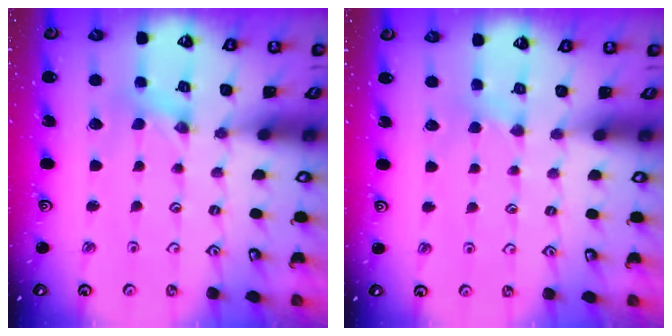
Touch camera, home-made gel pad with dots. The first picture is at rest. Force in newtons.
{"total": 2.2, "press": 2.2, "slide": 0.4}